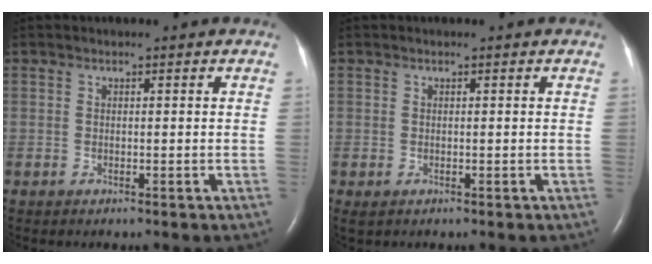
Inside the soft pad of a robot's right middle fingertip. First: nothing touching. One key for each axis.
{"total": 0.7, "fx": -0.3, "fy": 0.4, "fz": 0.6, "tx": -0.011, "ty": -0.003, "tz": 0.001}